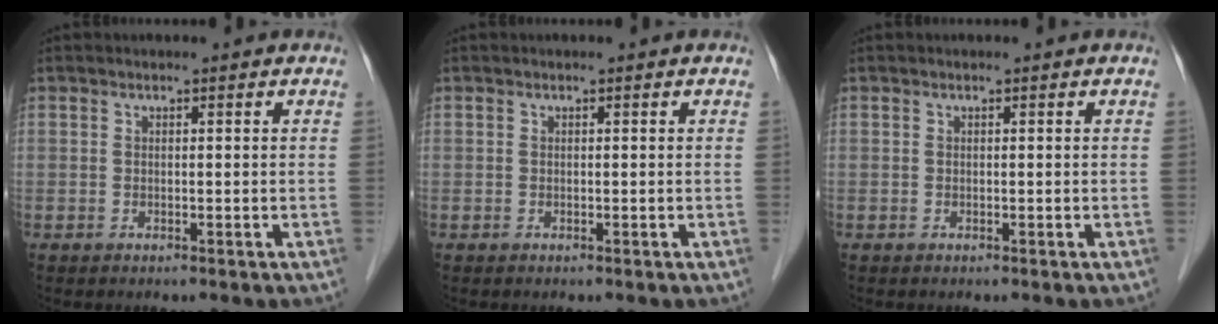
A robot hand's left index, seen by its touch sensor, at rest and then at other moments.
{"total": 0.0}
{"total": 0.0}